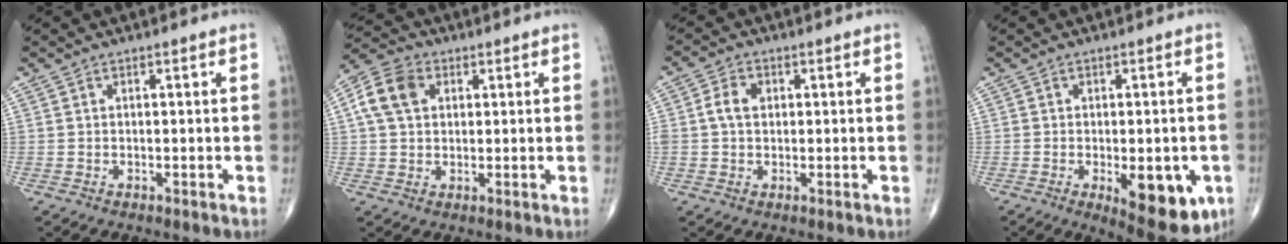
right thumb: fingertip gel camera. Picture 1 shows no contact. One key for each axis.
{"total": 8.4, "fx": 2.2, "fy": 6.1, "fz": 5.4, "tx": -0.100, "ty": 0.014, "tz": 0.035}
{"total": 4.0, "fx": 0.5, "fy": 3.0, "fz": 2.7, "tx": -0.052, "ty": 0.009, "tz": 0.005}
{"total": 12.6, "fx": -4.1, "fy": 5.4, "fz": 10.6, "tx": -0.118, "ty": -0.006, "tz": -0.041}